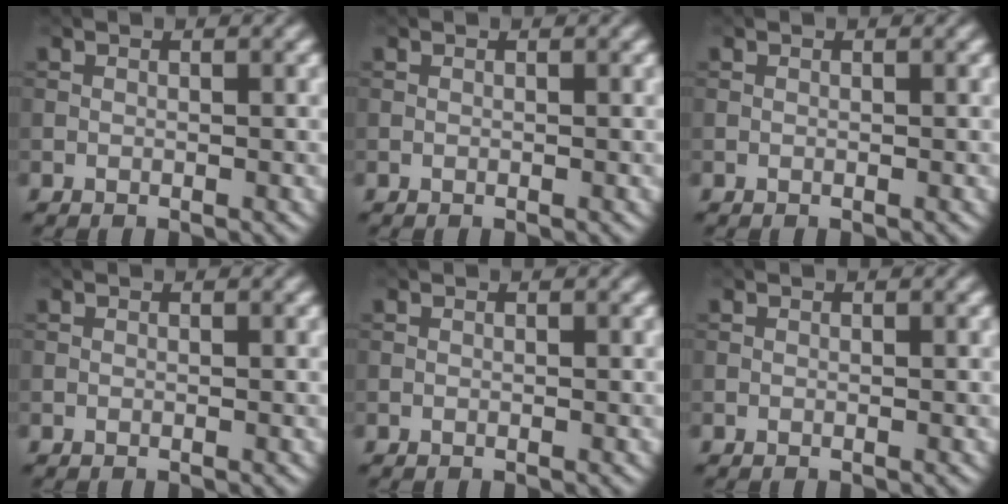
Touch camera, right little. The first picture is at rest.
{"total": 0.0}
{"total": 0.0}
{"total": 0.0}
{"total": 0.0}
{"total": 0.0}